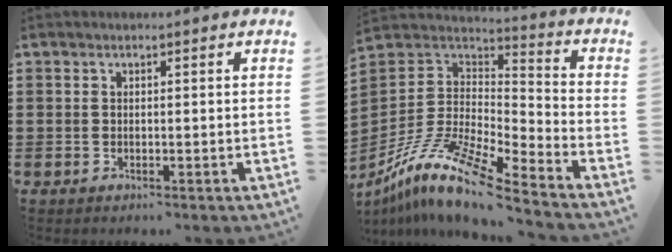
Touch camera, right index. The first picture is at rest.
{"total": 12.8, "force": [-9.6, 2.1, 8.3], "torque": [-0.182, 0.005, -0.192]}